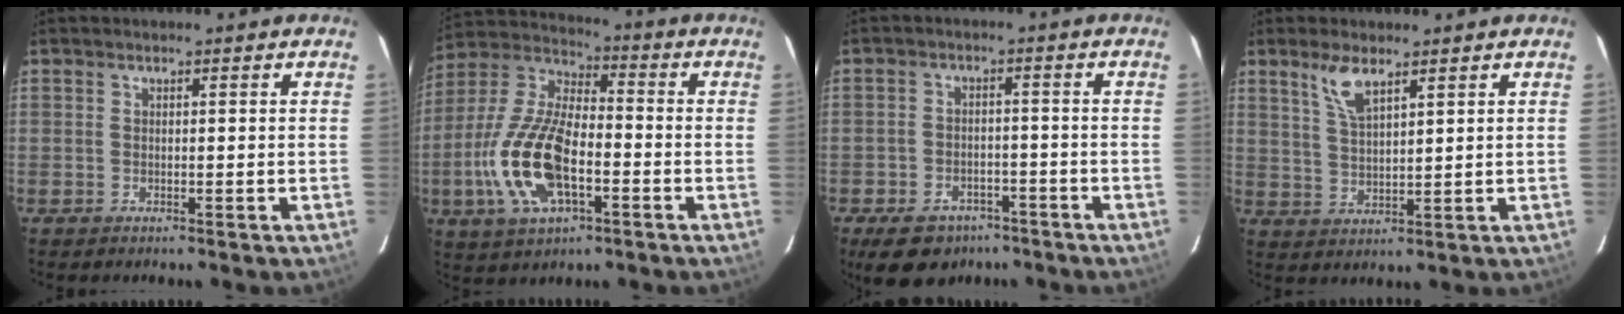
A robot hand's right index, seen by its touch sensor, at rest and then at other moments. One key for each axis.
{"total": 17.3, "fx": -5.2, "fy": 7.7, "fz": 14.6, "tx": -0.320, "ty": -0.006, "tz": -0.099}
{"total": 11.1, "fx": -7.6, "fy": 6.8, "fz": 4.4, "tx": -0.112, "ty": 0.012, "tz": -0.103}
{"total": 5.5, "fx": 3.8, "fy": 1.6, "fz": 3.7, "tx": -0.073, "ty": -0.001, "tz": 0.080}